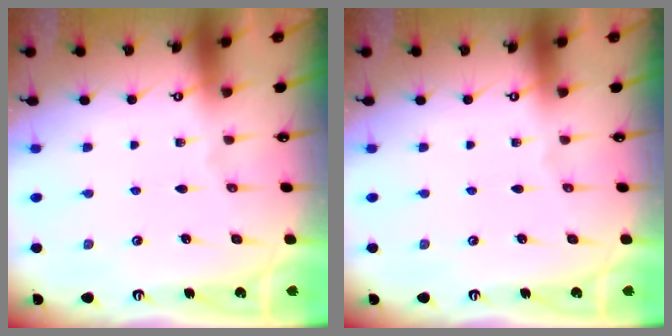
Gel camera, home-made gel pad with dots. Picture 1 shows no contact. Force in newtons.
{"total": 0.0}